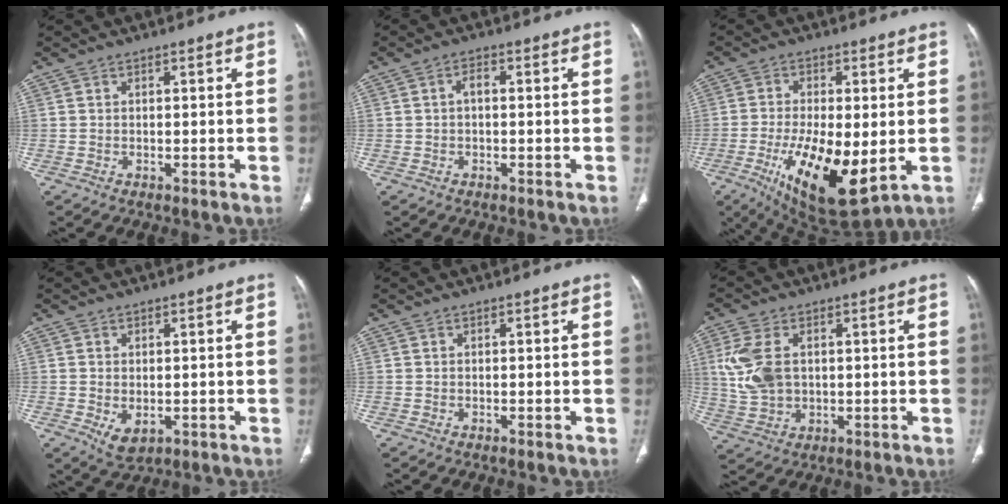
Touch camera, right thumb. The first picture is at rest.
{"total": 1.8, "force": [-0.1, 1.0, 1.5], "torque": [-0.025, 0.008, -0.003]}
{"total": 17.0, "force": [-3.6, 6.6, 15.2], "torque": [-0.271, -0.023, -0.042]}
{"total": 4.1, "force": [-0.9, 2.6, 3.1], "torque": [-0.052, -0.009, -0.001]}
{"total": 0.0}
{"total": 9.4, "force": [1.6, 6.1, 7.0], "torque": [-0.155, 0.000, 0.042]}